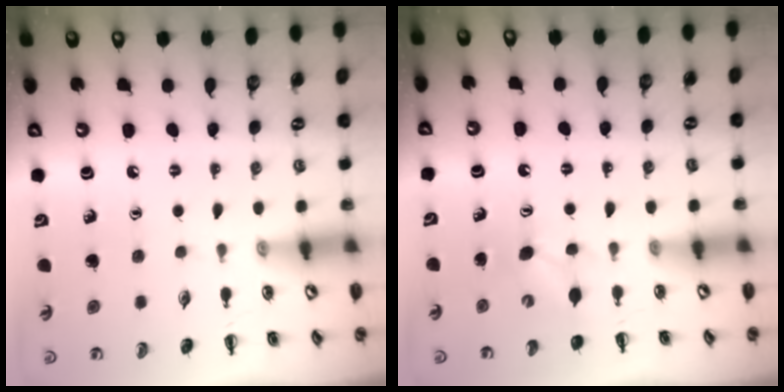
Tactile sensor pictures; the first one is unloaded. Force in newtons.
{"total": 3.5, "press": 3.4, "slide": 0.8}